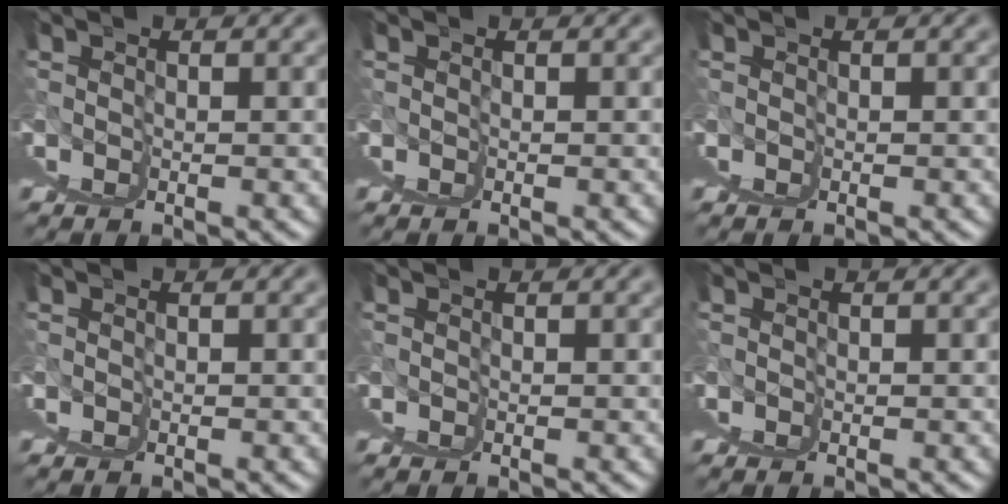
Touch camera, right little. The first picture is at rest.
{"total": 0.0}
{"total": 0.0}
{"total": 0.0}
{"total": 0.0}
{"total": 0.0}